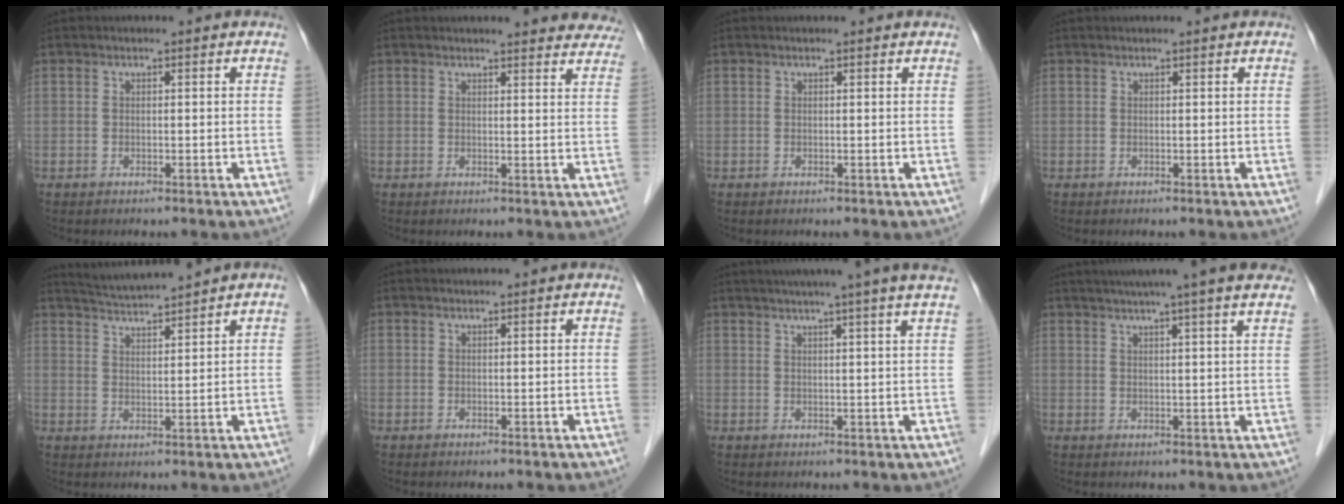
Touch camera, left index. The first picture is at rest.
{"total": 13.4, "force": [12.8, 2.4, 3.3], "torque": [-0.011, -0.017, 0.122]}
{"total": 1.6, "force": [1.6, 0.2, 0.3], "torque": [-0.011, 0.016, 0.016]}
{"total": 1.0, "force": [1.0, 0.0, 0.2], "torque": [-0.005, 0.015, 0.018]}
{"total": 5.2, "force": [4.9, -1.3, 1.2], "torque": [-0.030, 0.010, 0.093]}
{"total": 0.5, "force": [0.5, 0.0, 0.2], "torque": [-0.007, 0.004, 0.008]}
{"total": 11.7, "force": [9.5, -1.7, 6.7], "torque": [-0.099, 0.010, 0.107]}
{"total": 13.2, "force": [10.8, -0.9, 7.5], "torque": [-0.117, 0.026, 0.126]}